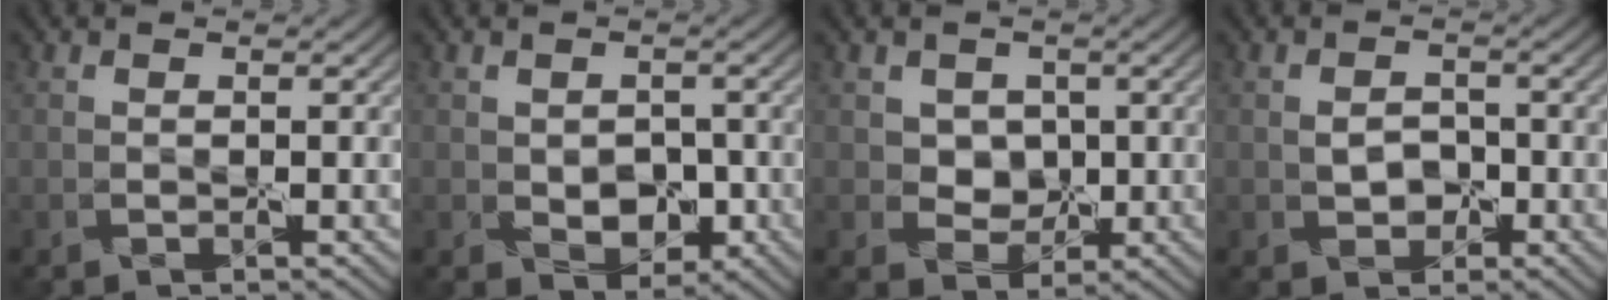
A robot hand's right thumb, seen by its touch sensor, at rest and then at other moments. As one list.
[{"total": 2.2, "force": [-0.5, 1.8, 1.1], "torque": [-0.011, -0.003, -0.010]}, {"total": 2.4, "force": [1.1, 2.1, 0.1], "torque": [-0.005, 0.000, 0.011]}, {"total": 1.1, "force": [-0.4, 1.0, 0.1], "torque": [0.000, 0.005, -0.008]}]